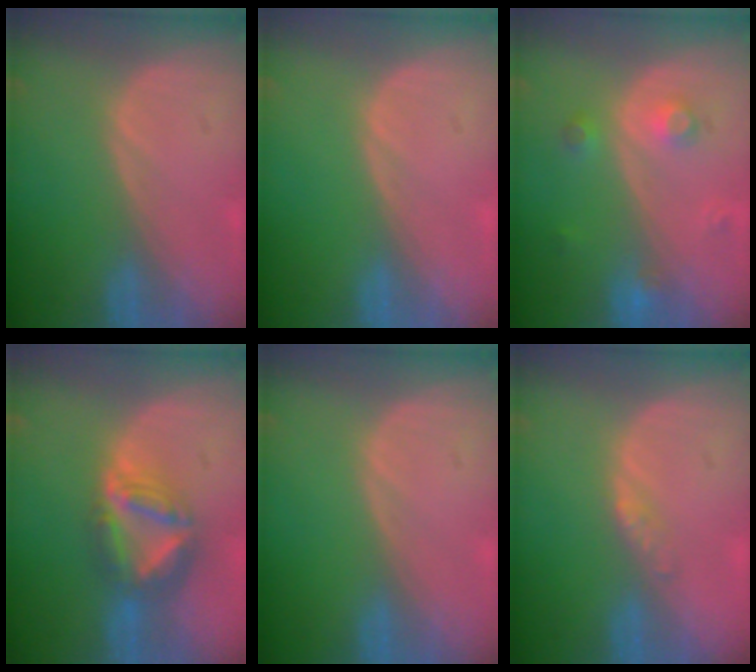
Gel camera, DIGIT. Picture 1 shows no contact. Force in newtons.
{"total": 0.0}
{"total": 3.6, "press": 3.2, "slide": 1.6}
{"total": 7.9, "press": 6.8, "slide": 4.0}
{"total": 0.0}
{"total": 1.4, "press": 1.4, "slide": 0.1}